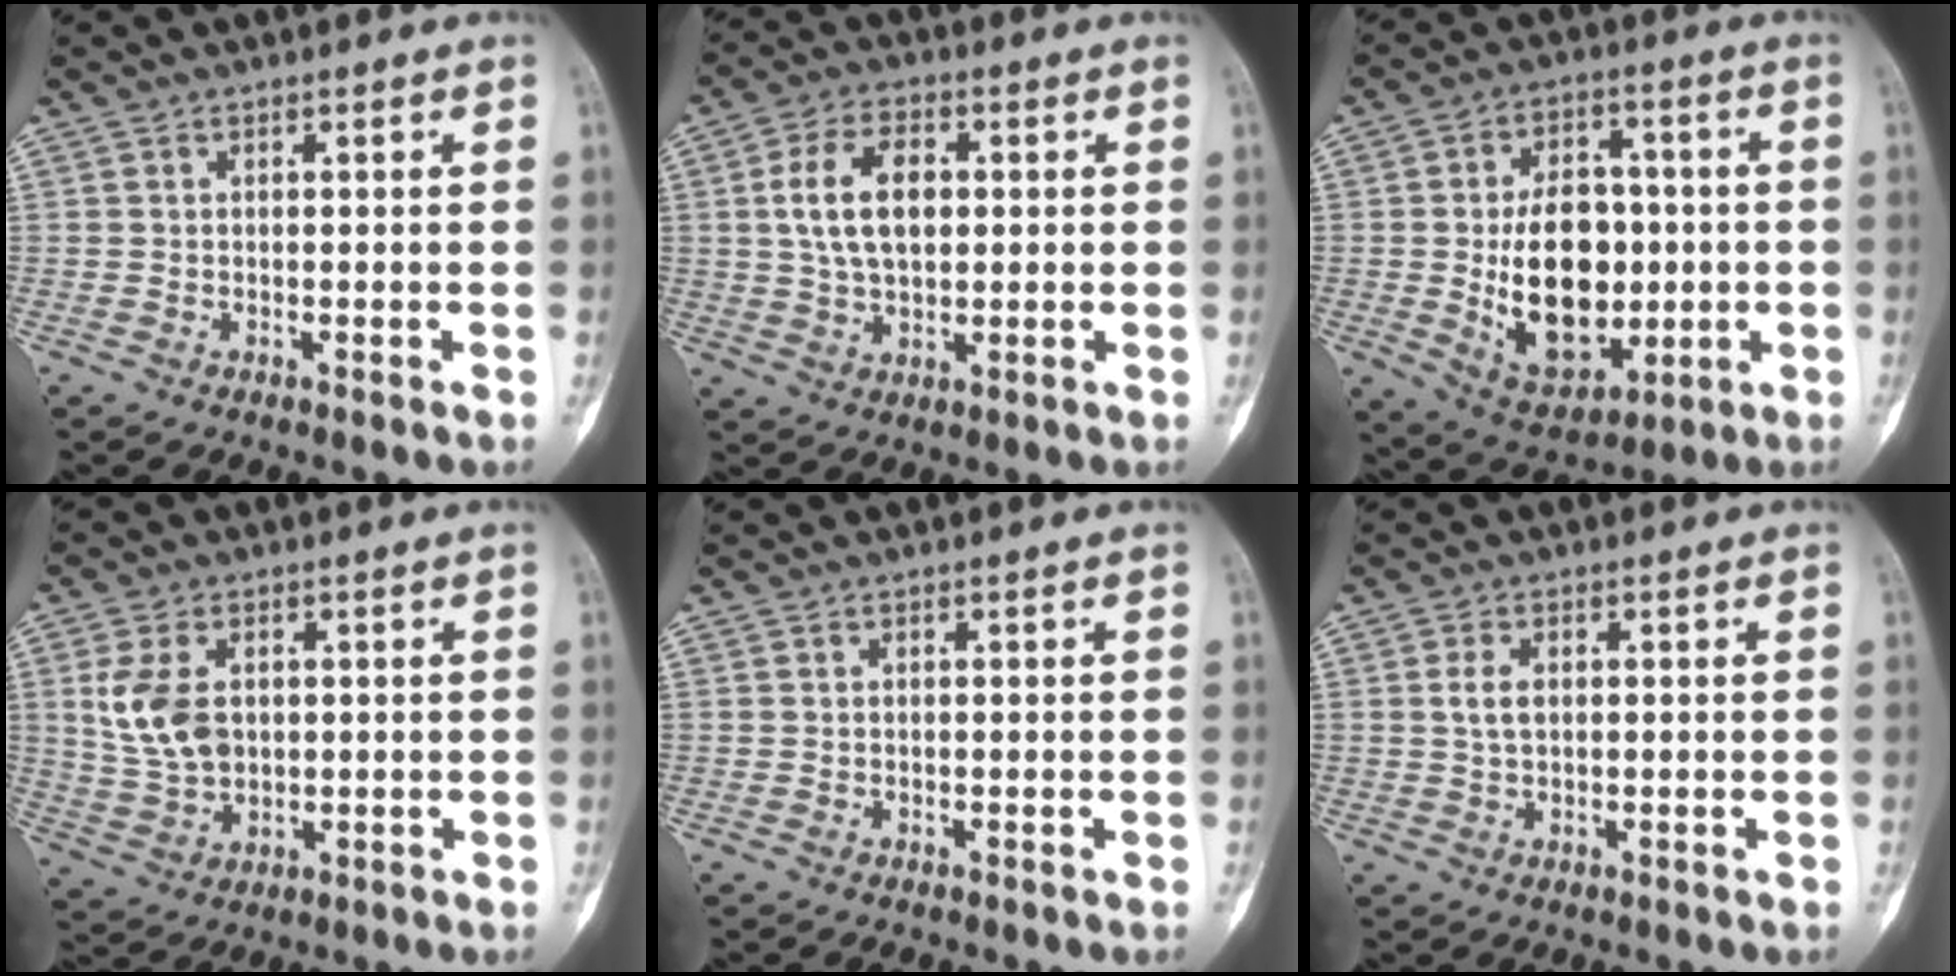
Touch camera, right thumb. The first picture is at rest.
{"total": 10.2, "force": [1.5, 6.2, 8.0], "torque": [-0.136, 0.005, 0.029]}
{"total": 18.4, "force": [-1.6, 12.1, 13.8], "torque": [-0.178, 0.006, -0.004]}
{"total": 9.3, "force": [1.8, 6.1, 6.8], "torque": [-0.132, -0.002, 0.046]}
{"total": 0.0}
{"total": 2.8, "force": [0.5, 1.6, 2.2], "torque": [-0.045, 0.003, 0.008]}